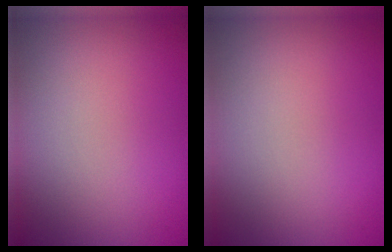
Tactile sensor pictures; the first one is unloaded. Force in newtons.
{"total": 0.0}